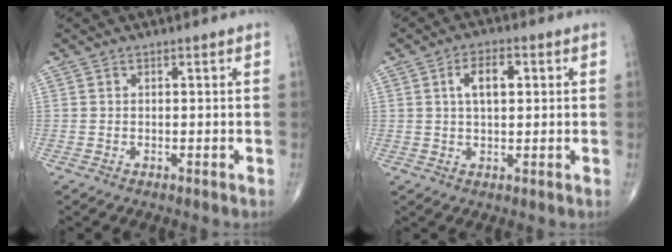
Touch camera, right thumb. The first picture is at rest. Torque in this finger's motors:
{"motor_torque": [-0.12, 0.77, 0.14, -0.05, 0.06]}